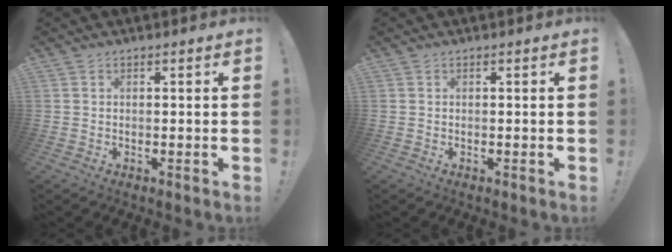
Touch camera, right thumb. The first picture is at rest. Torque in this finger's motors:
{"motor_torque": [0.00, 0.00, 0.00, 0.00, 0.00]}